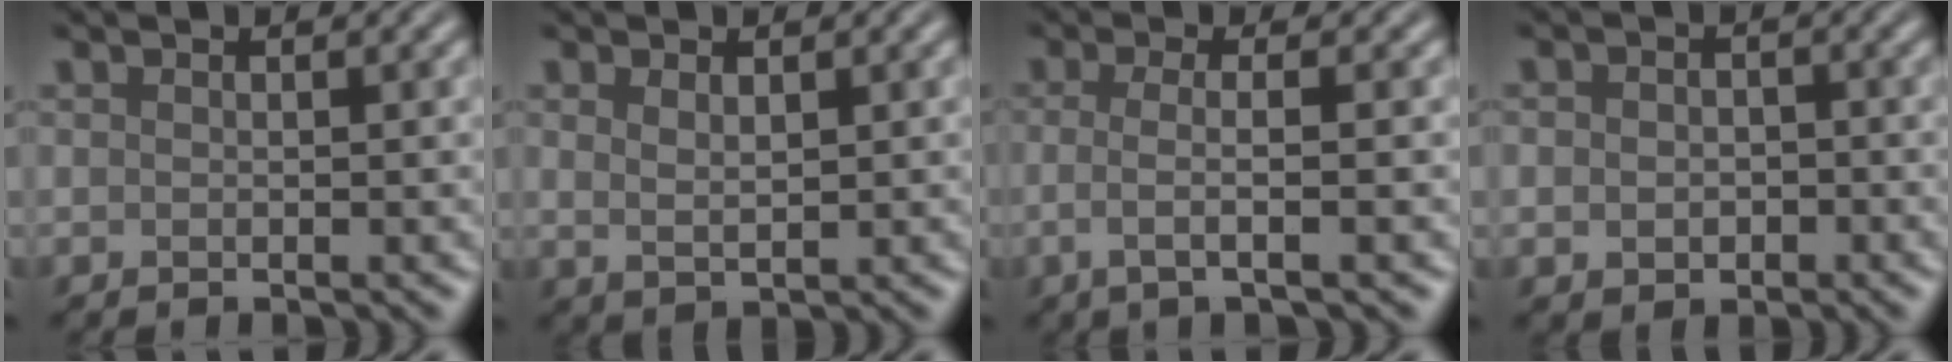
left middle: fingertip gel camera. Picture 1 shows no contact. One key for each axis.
{"total": 1.7, "fx": 0.7, "fy": 0.8, "fz": 1.2, "tx": -0.026, "ty": -0.004, "tz": 0.020}
{"total": 3.2, "fx": -0.4, "fy": 1.0, "fz": 3.0, "tx": -0.050, "ty": -0.009, "tz": -0.014}
{"total": 2.3, "fx": -0.4, "fy": 1.9, "fz": 1.3, "tx": -0.009, "ty": -0.006, "tz": -0.011}